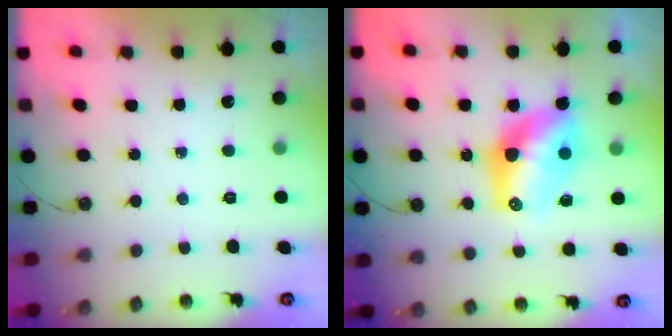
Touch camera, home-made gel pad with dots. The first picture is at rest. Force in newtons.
{"total": 11.7, "press": 11.7, "slide": 0.9}